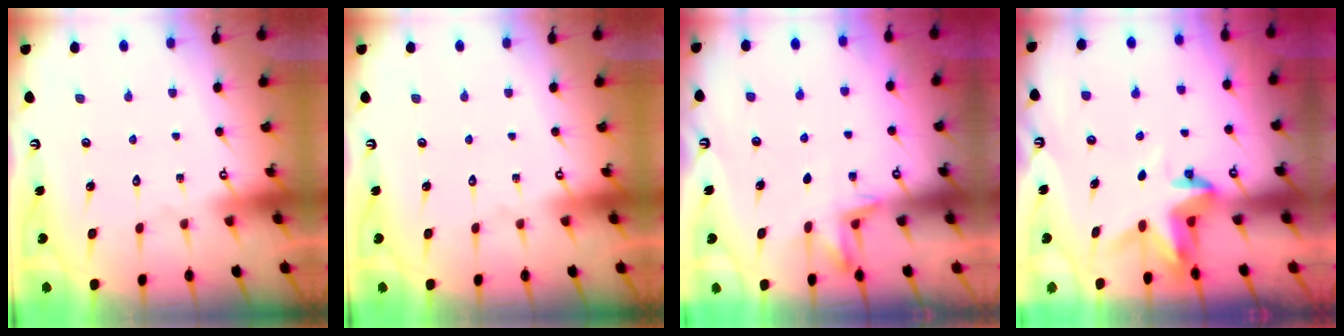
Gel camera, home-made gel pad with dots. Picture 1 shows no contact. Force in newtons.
{"total": 0.0}
{"total": 4.5, "press": 4.3, "slide": 1.2}
{"total": 3.7, "press": 3.7, "slide": 0.4}